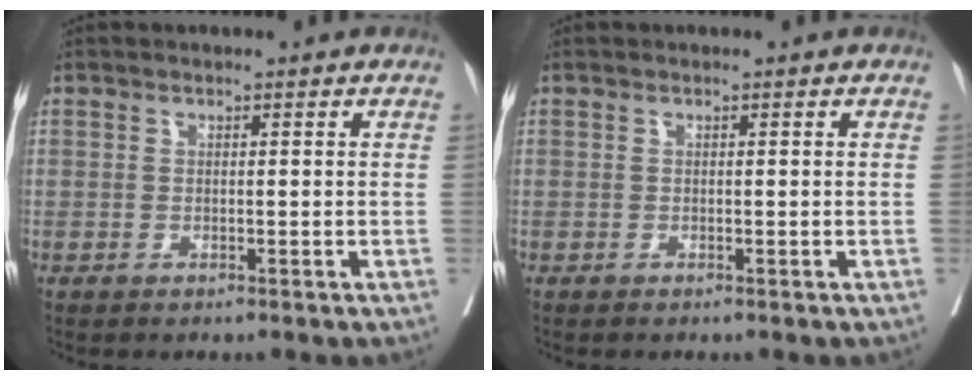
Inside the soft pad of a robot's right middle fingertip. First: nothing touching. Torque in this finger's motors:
{"motor_torque": [0.10, -0.10, 0.00, 0.00]}